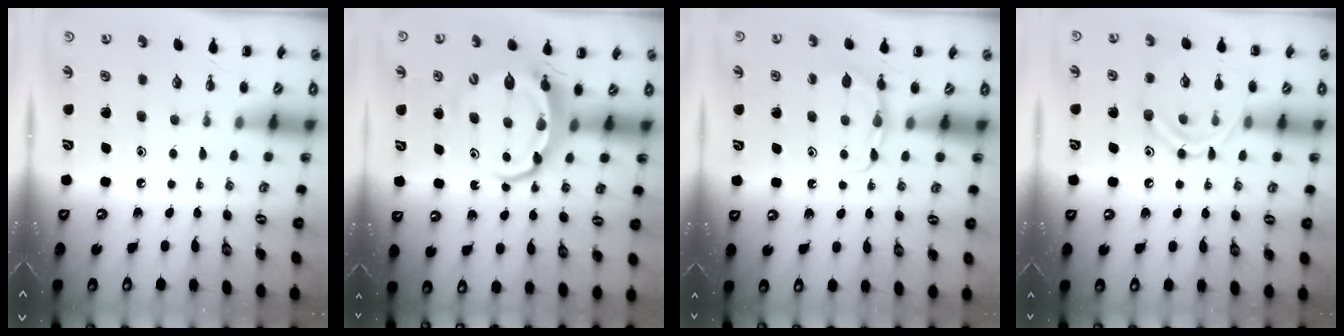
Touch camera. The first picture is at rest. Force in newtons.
{"total": 7.0, "press": 6.8, "slide": 1.3}
{"total": 5.5, "press": 5.3, "slide": 1.5}
{"total": 11.6, "press": 11.5, "slide": 0.7}